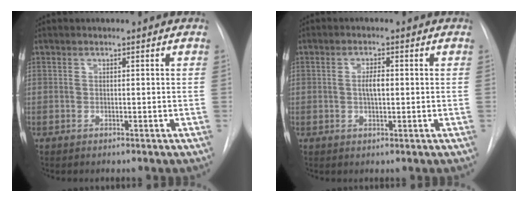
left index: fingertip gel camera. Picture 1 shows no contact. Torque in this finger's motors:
{"motor_torque": [0.86, -0.23, 0.32, 0.05]}